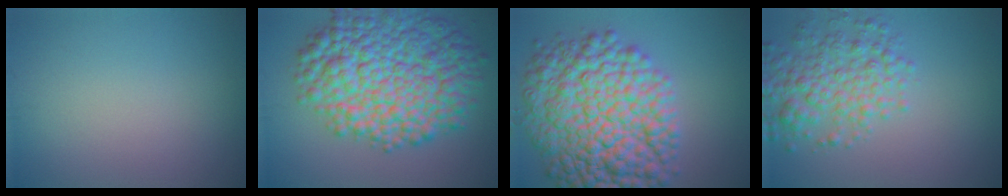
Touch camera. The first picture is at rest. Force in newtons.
{"total": 12.3, "press": 12.3, "slide": 0.1}
{"total": 12.9, "press": 12.9, "slide": 0.1}
{"total": 4.9, "press": 4.9, "slide": 0.2}